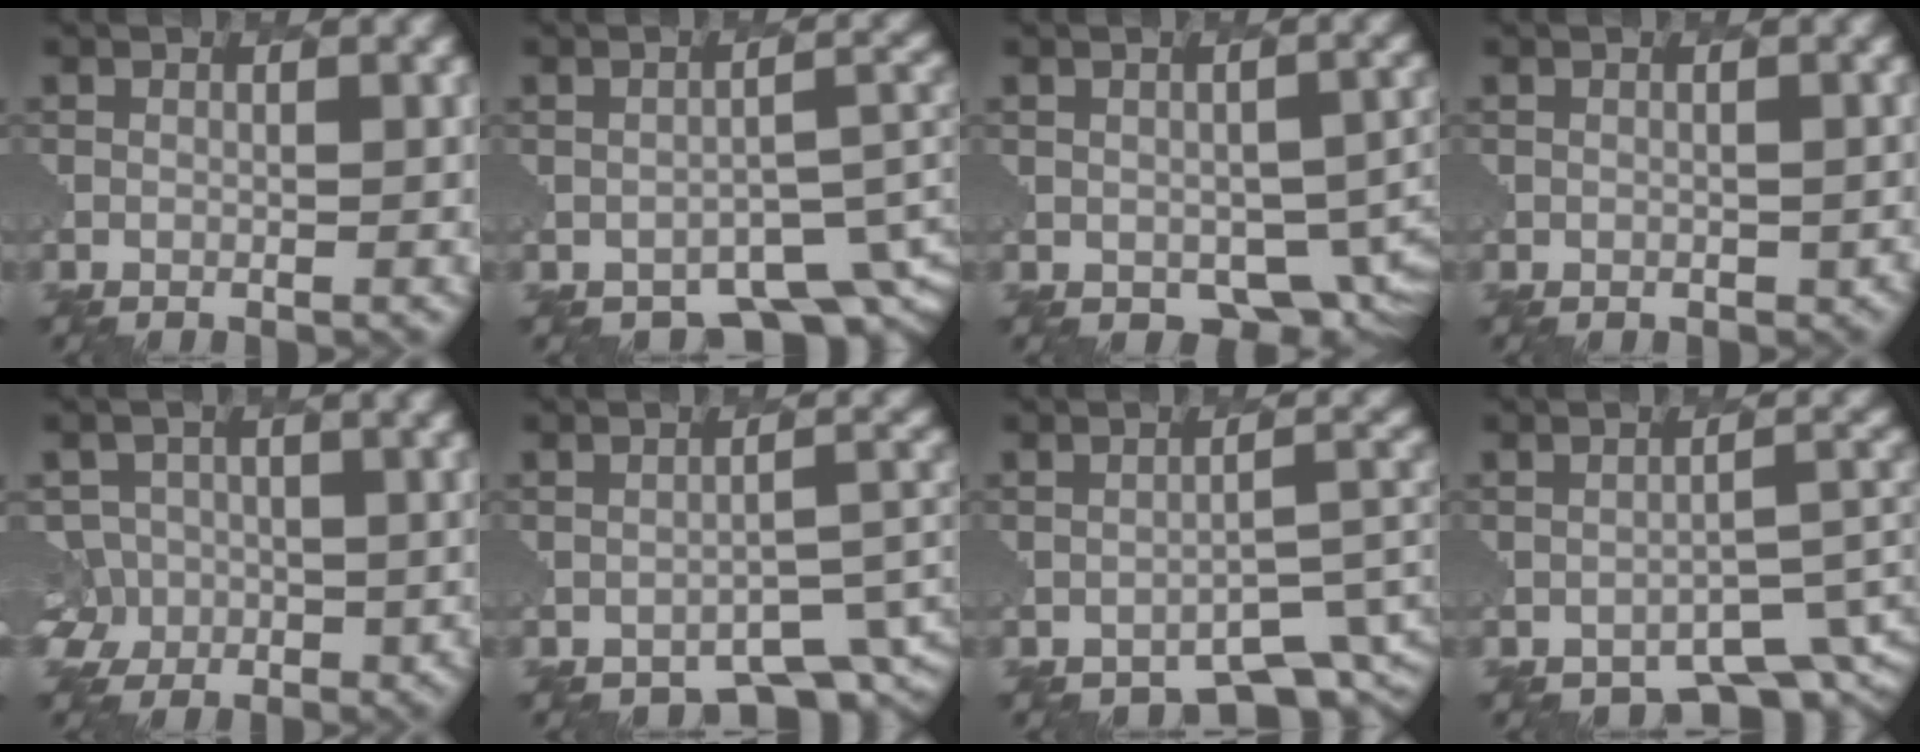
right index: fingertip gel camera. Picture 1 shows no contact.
{"total": 4.5, "force": [-3.7, 2.0, 1.7], "torque": [-0.010, -0.009, -0.054]}
{"total": 4.6, "force": [-0.8, 3.4, 3.0], "torque": [-0.038, -0.020, -0.004]}
{"total": 1.9, "force": [-1.0, 1.3, 0.8], "torque": [-0.010, 0.000, -0.009]}
{"total": 6.0, "force": [-2.9, 5.2, 0.5], "torque": [-0.010, -0.002, -0.065]}
{"total": 2.7, "force": [-2.5, 0.9, 0.5], "torque": [-0.005, -0.003, -0.035]}
{"total": 3.0, "force": [-2.7, 1.1, 0.6], "torque": [-0.003, -0.001, -0.039]}
{"total": 3.6, "force": [-3.2, 1.4, 1.0], "torque": [-0.008, -0.004, -0.043]}